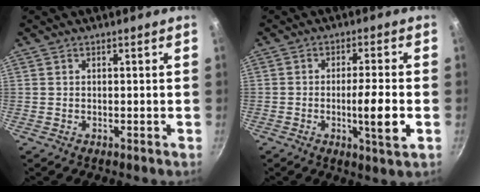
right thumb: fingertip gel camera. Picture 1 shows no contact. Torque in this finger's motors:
{"motor_torque": [2.65, 1.20, 1.41, -1.37, 0.49]}